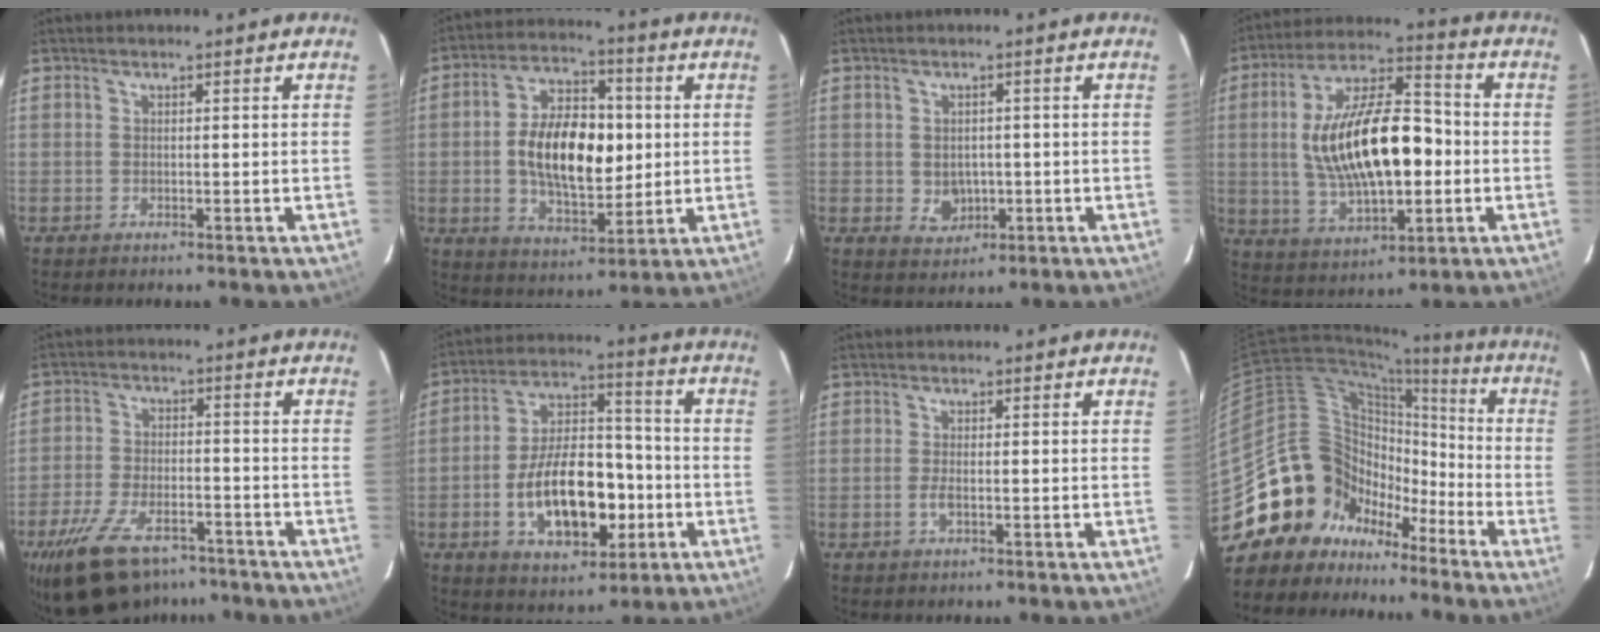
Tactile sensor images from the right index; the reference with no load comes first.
{"total": 15.6, "force": [0.4, 8.6, 13.0], "torque": [-0.231, 0.014, 0.015]}
{"total": 4.3, "force": [-0.5, 3.8, 2.0], "torque": [-0.038, 0.003, 0.005]}
{"total": 20.3, "force": [-0.8, 9.1, 18.2], "torque": [-0.336, 0.011, -0.003]}
{"total": 16.2, "force": [-11.6, 7.7, 8.2], "torque": [-0.185, -0.024, -0.189]}
{"total": 16.7, "force": [-4.6, 9.0, 13.3], "torque": [-0.250, 0.016, -0.062]}
{"total": 1.9, "force": [-0.6, 0.5, 1.7], "torque": [-0.037, -0.002, -0.011]}
{"total": 19.8, "force": [-12.1, 14.5, 6.1], "torque": [-0.136, 0.057, -0.203]}